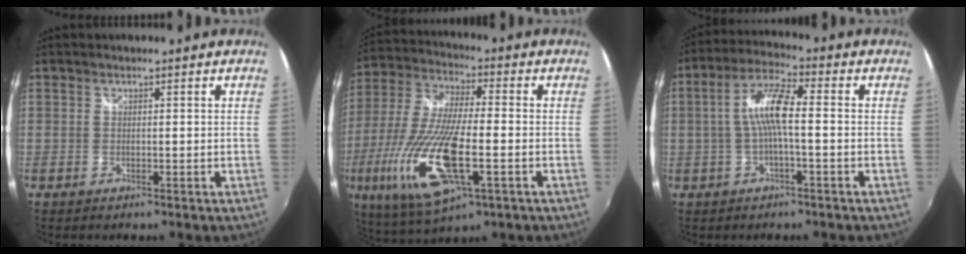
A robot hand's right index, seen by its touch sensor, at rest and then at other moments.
{"total": 20.9, "force": [-6.2, 6.6, 18.8], "torque": [-0.394, -0.036, -0.115]}
{"total": 7.7, "force": [-0.7, 1.4, 7.5], "torque": [-0.159, 0.015, -0.013]}